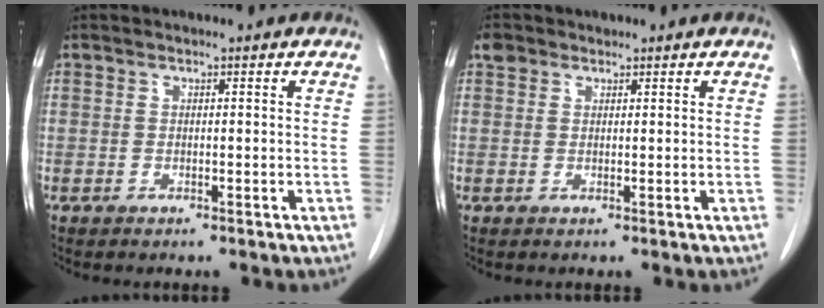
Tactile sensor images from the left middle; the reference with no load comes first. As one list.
[{"total": 1.7, "force": [1.1, 1.2, 0.2], "torque": [-0.004, 0.011, 0.018]}]